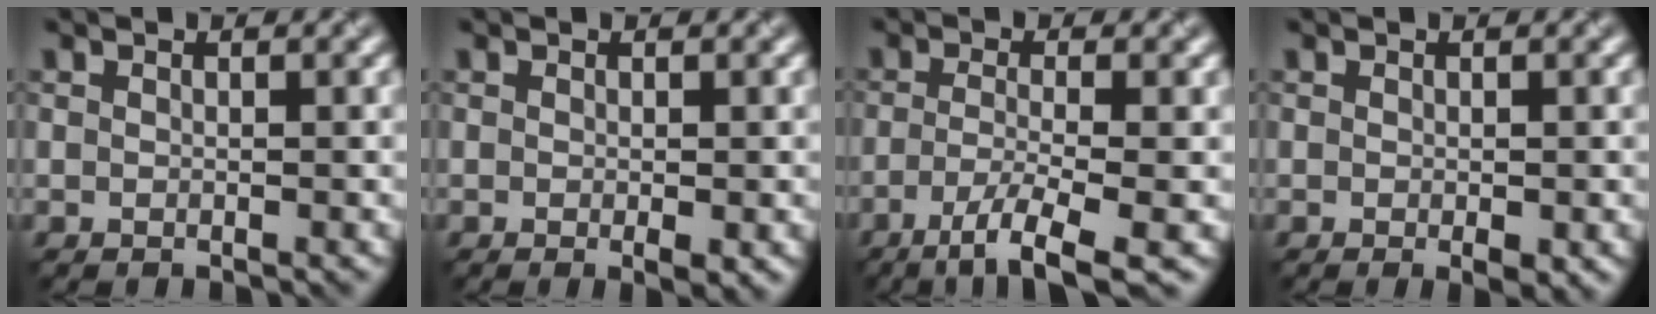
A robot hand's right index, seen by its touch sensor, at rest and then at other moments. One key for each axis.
{"total": 1.2, "fx": -0.3, "fy": 0.2, "fz": 1.1, "tx": -0.017, "ty": -0.007, "tz": -0.003}
{"total": 5.0, "fx": -2.5, "fy": 0.8, "fz": 4.2, "tx": -0.075, "ty": -0.007, "tz": -0.051}
{"total": 1.3, "fx": -0.4, "fy": 0.4, "fz": 1.2, "tx": -0.017, "ty": -0.006, "tz": -0.004}